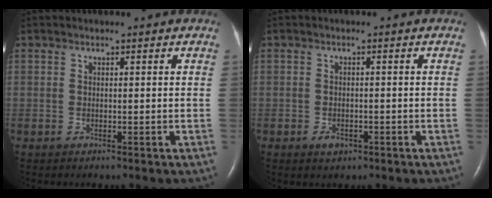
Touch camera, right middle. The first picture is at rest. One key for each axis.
{"total": 1.8, "fx": -1.0, "fy": 1.1, "fz": 1.0, "tx": -0.016, "ty": 0.001, "tz": -0.009}